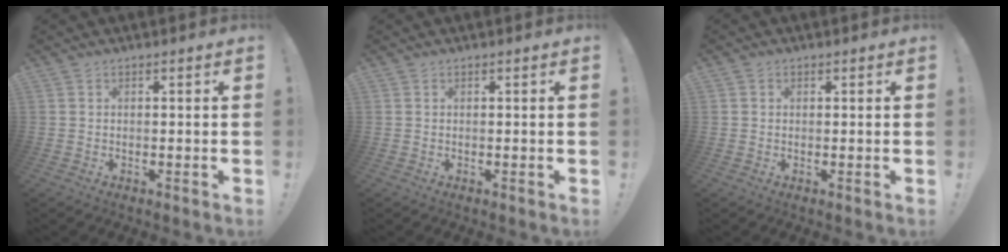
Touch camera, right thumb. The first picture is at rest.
{"total": 0.0}
{"total": 0.6, "force": [0.3, 0.5, -0.2], "torque": [0.013, -0.003, 0.003]}